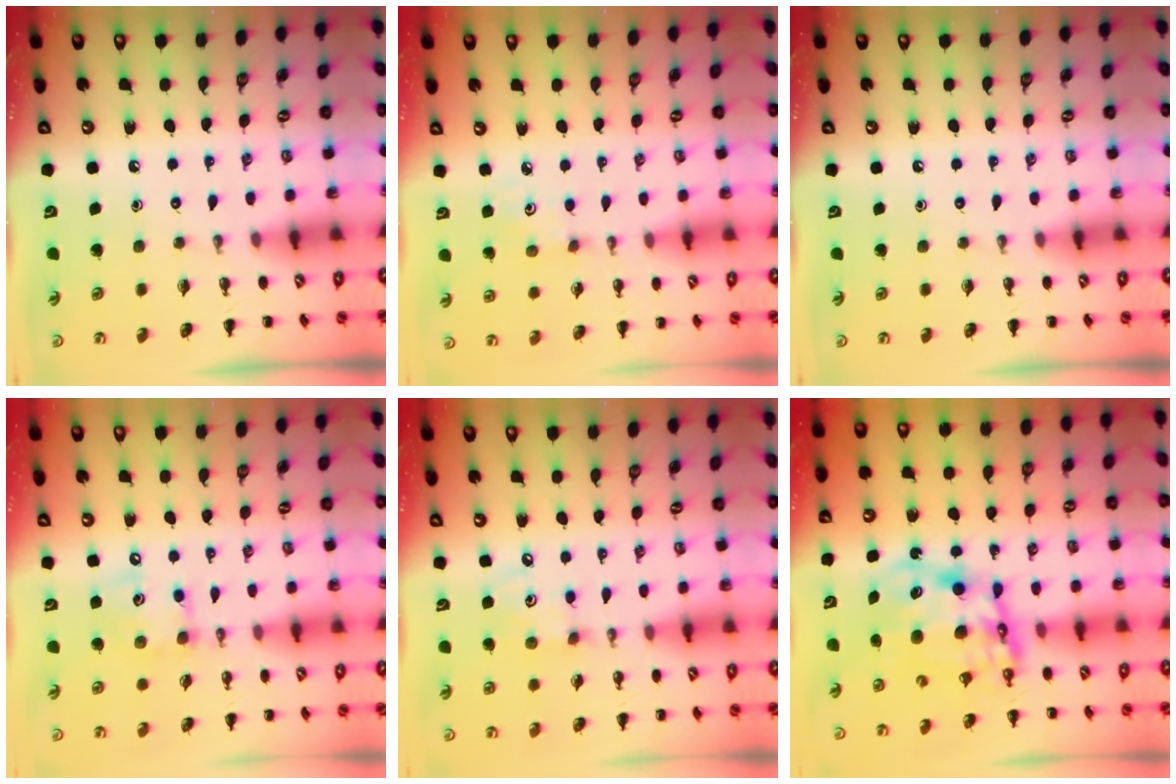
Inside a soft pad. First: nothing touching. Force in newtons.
{"total": 2.8, "press": 2.7, "slide": 0.8}
{"total": 0.0}
{"total": 8.9, "press": 8.8, "slide": 1.0}
{"total": 4.9, "press": 4.8, "slide": 0.9}
{"total": 10.9, "press": 10.6, "slide": 2.7}